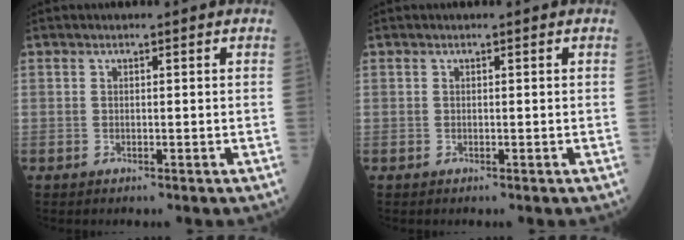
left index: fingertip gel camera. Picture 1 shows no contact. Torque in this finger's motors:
{"motor_torque": [0.00, 0.00, 0.00, 0.00]}